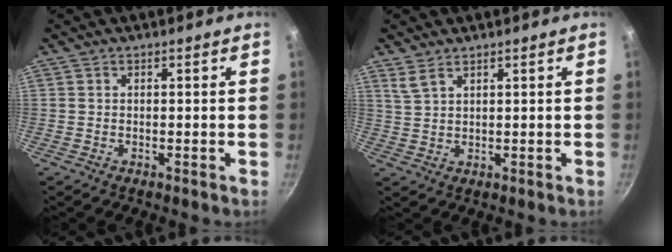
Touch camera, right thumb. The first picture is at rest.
{"total": 3.1, "force": [2.2, 1.2, 1.8], "torque": [-0.036, -0.011, 0.048]}